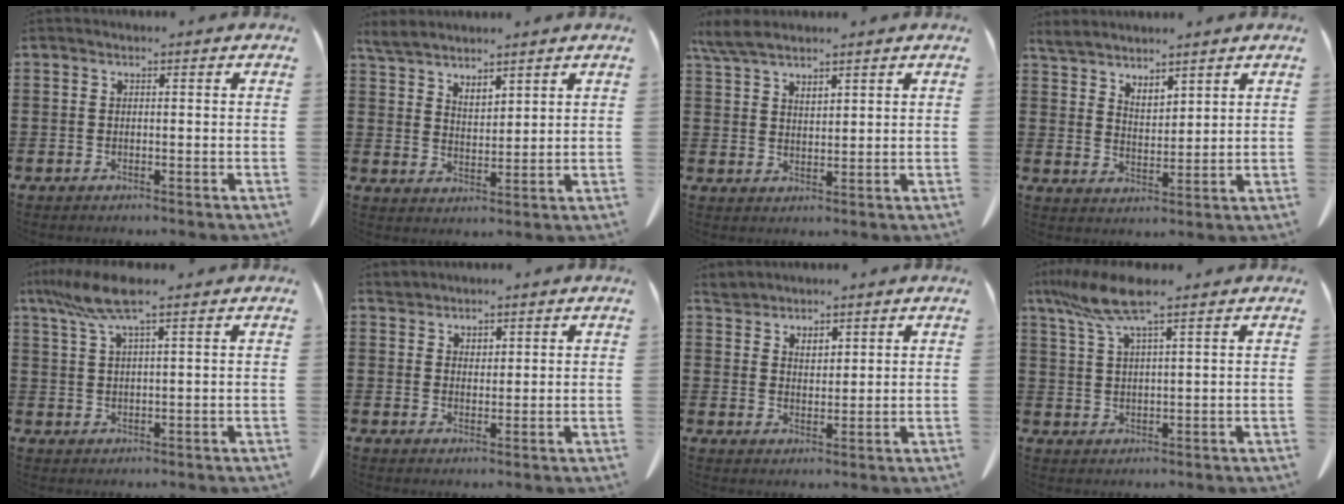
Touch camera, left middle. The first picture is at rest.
{"total": 3.9, "force": [3.7, 0.9, 0.8], "torque": [-0.030, -0.006, 0.069]}
{"total": 4.2, "force": [3.4, 1.2, 2.1], "torque": [-0.050, 0.000, 0.063]}
{"total": 3.7, "force": [3.6, 0.6, 0.3], "torque": [-0.020, -0.012, 0.066]}
{"total": 6.8, "force": [4.3, 0.7, 5.3], "torque": [-0.120, -0.005, 0.075]}
{"total": 2.1, "force": [1.9, 0.9, 0.0], "torque": [-0.006, 0.004, 0.037]}
{"total": 3.1, "force": [2.9, 1.3, 0.2], "torque": [-0.015, 0.000, 0.055]}
{"total": 8.0, "force": [5.5, 1.0, 5.7], "torque": [-0.139, -0.016, 0.093]}